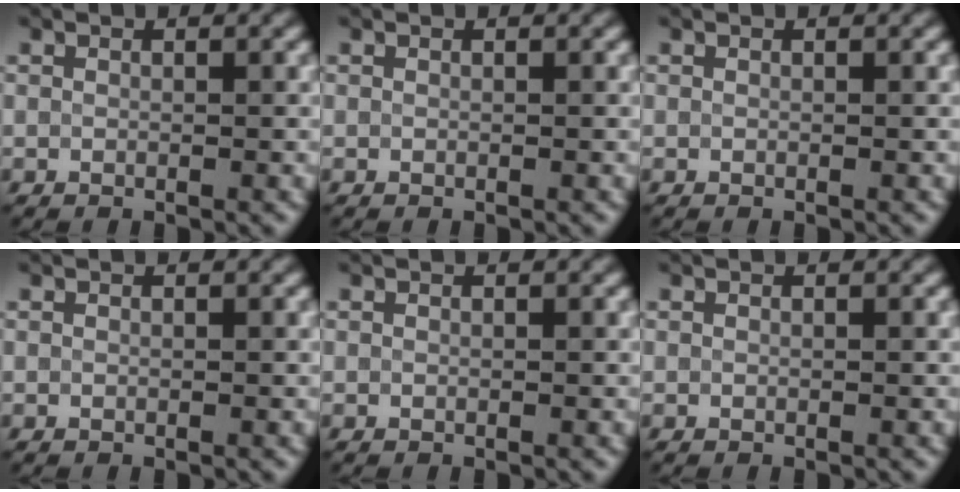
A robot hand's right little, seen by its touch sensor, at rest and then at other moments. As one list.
[{"total": 0.0}, {"total": 0.0}, {"total": 0.0}, {"total": 0.0}, {"total": 0.0}]